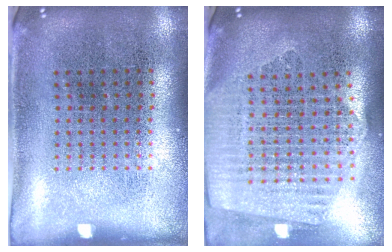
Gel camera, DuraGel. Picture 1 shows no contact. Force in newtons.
{"total": 2.4, "press": 2.2, "slide": 1.1}